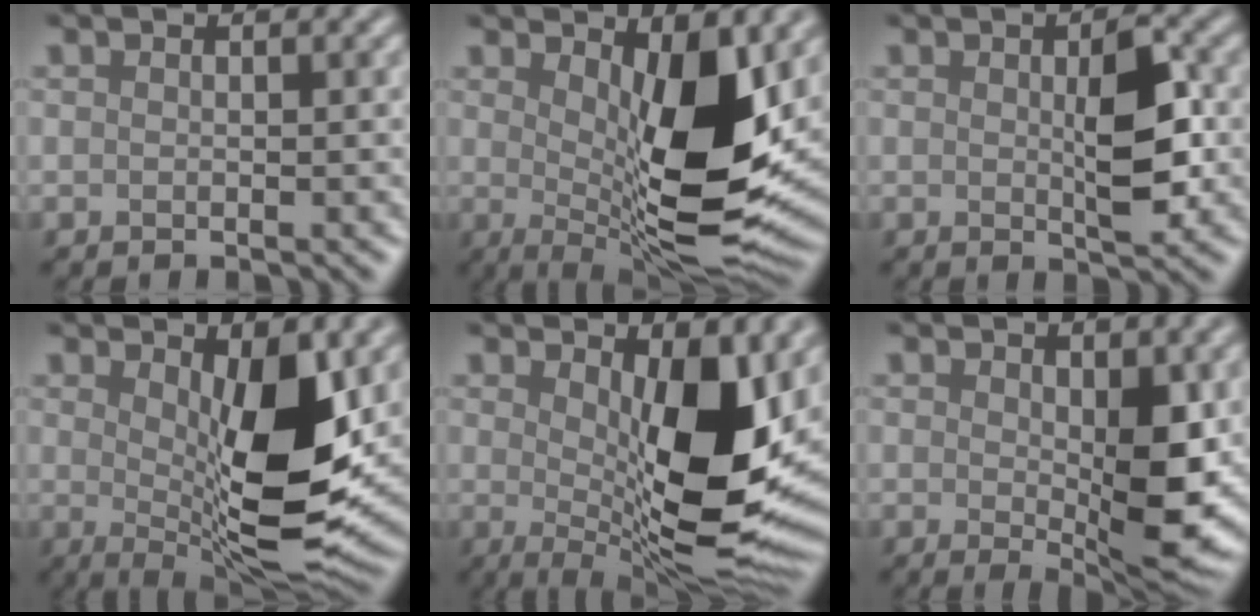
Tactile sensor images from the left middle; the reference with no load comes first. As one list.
[{"total": 10.9, "force": [1.5, 3.7, 10.1], "torque": [-0.152, -0.021, 0.032]}, {"total": 4.0, "force": [0.0, 1.2, 3.8], "torque": [-0.067, 0.000, 0.004]}, {"total": 9.8, "force": [1.1, 3.2, 9.2], "torque": [-0.142, -0.021, 0.025]}, {"total": 12.4, "force": [1.4, 4.5, 11.4], "torque": [-0.160, -0.022, 0.028]}, {"total": 5.8, "force": [0.3, 1.7, 5.6], "torque": [-0.092, -0.016, 0.015]}]